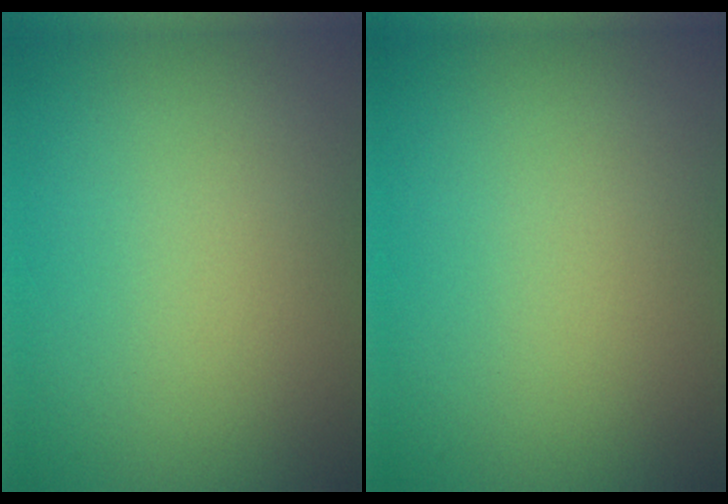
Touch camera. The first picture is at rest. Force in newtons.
{"total": 0.0}